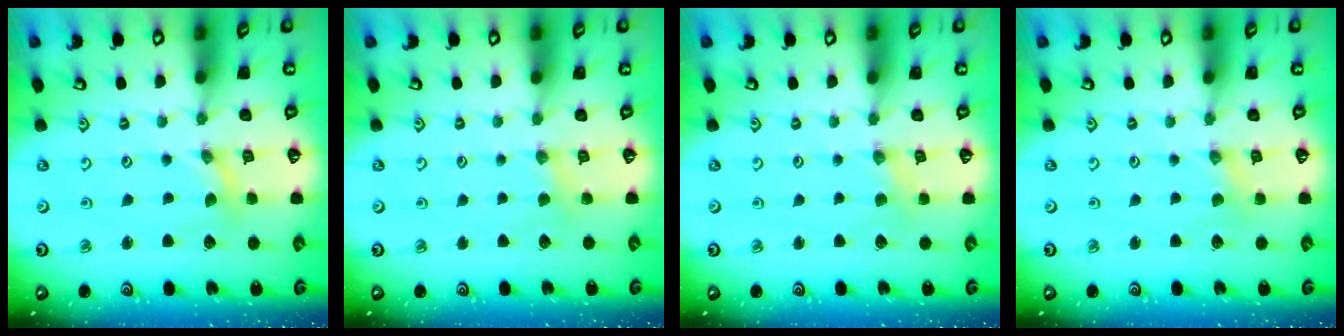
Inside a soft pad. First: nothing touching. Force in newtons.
{"total": 3.2, "press": 3.2, "slide": 0.5}
{"total": 2.0, "press": 1.9, "slide": 0.4}
{"total": 1.0, "press": 1.0, "slide": 0.2}